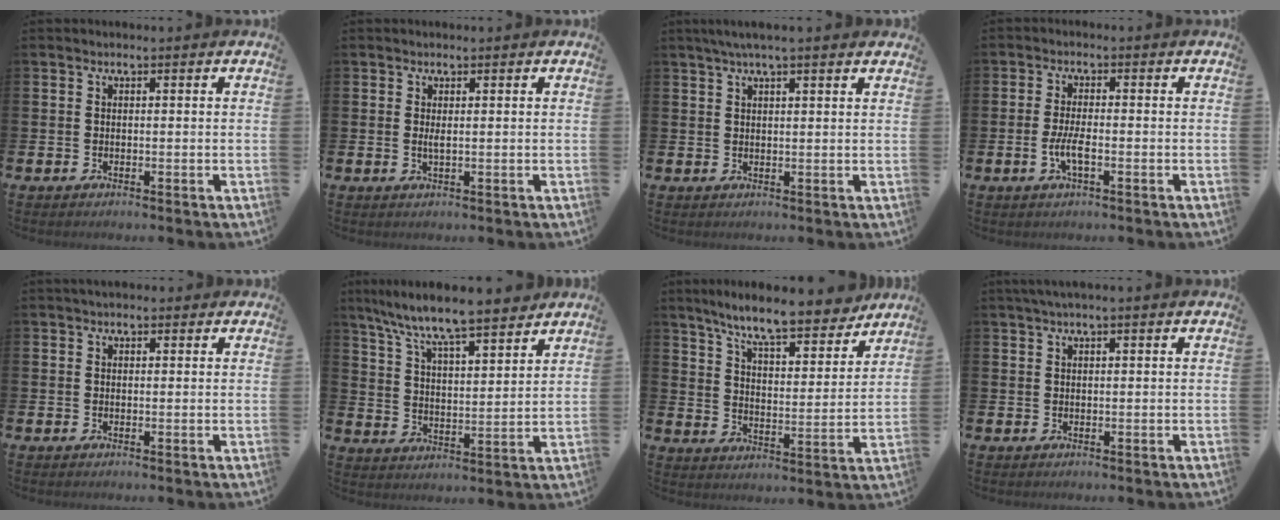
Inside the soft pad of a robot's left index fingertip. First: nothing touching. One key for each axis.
{"total": 1.0, "fx": 0.3, "fy": 0.1, "fz": 0.9, "tx": -0.015, "ty": -0.001, "tz": 0.004}
{"total": 3.3, "fx": 2.7, "fy": 0.1, "fz": 1.9, "tx": -0.041, "ty": 0.001, "tz": 0.047}
{"total": 3.3, "fx": -1.0, "fy": 0.9, "fz": 3.0, "tx": -0.064, "ty": 0.003, "tz": -0.019}
{"total": 1.4, "fx": 1.2, "fy": 0.7, "fz": 0.4, "tx": 0.001, "ty": 0.004, "tz": 0.019}
{"total": 9.0, "fx": 8.4, "fy": 0.5, "fz": 3.2, "tx": -0.096, "ty": -0.053, "tz": 0.147}
{"total": 10.0, "fx": 9.1, "fy": 1.2, "fz": 4.0, "tx": -0.094, "ty": -0.056, "tz": 0.158}
{"total": 1.7, "fx": 1.3, "fy": -0.1, "fz": 1.1, "tx": -0.028, "ty": 0.004, "tz": 0.024}